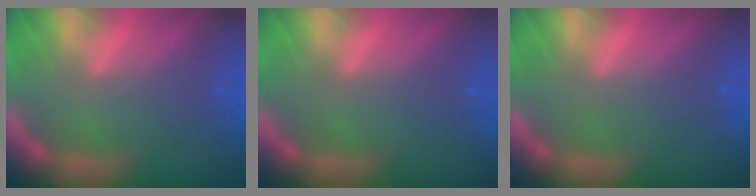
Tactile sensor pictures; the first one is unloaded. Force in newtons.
{"total": 0.0}
{"total": 0.0}